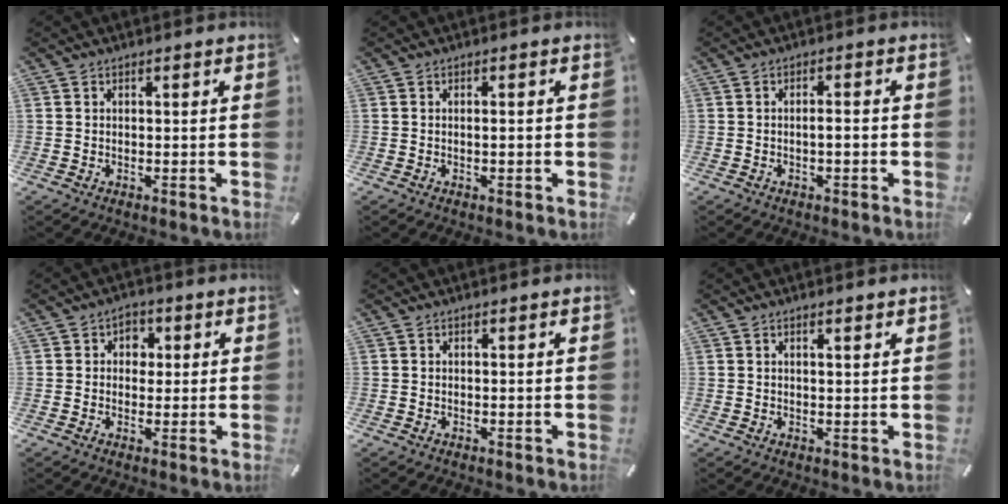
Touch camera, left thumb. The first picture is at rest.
{"total": 1.1, "force": [-0.3, 0.3, 1.0], "torque": [-0.018, 0.001, -0.005]}
{"total": 2.1, "force": [-0.7, 0.6, 1.9], "torque": [-0.034, 0.006, -0.015]}
{"total": 3.6, "force": [0.4, 3.2, 1.7], "torque": [-0.013, 0.002, -0.001]}
{"total": 0.0}
{"total": 1.4, "force": [0.9, 0.3, 1.0], "torque": [-0.020, -0.001, 0.016]}